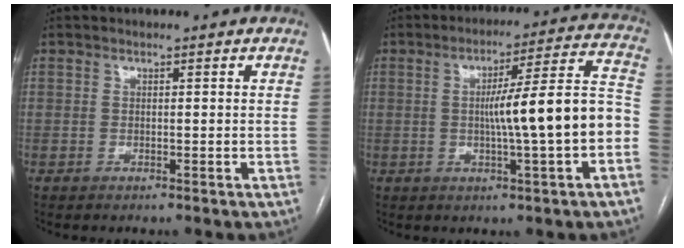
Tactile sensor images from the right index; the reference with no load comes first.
{"total": 13.7, "force": [-2.2, 0.0, 13.6], "torque": [-0.194, 0.024, -0.033]}